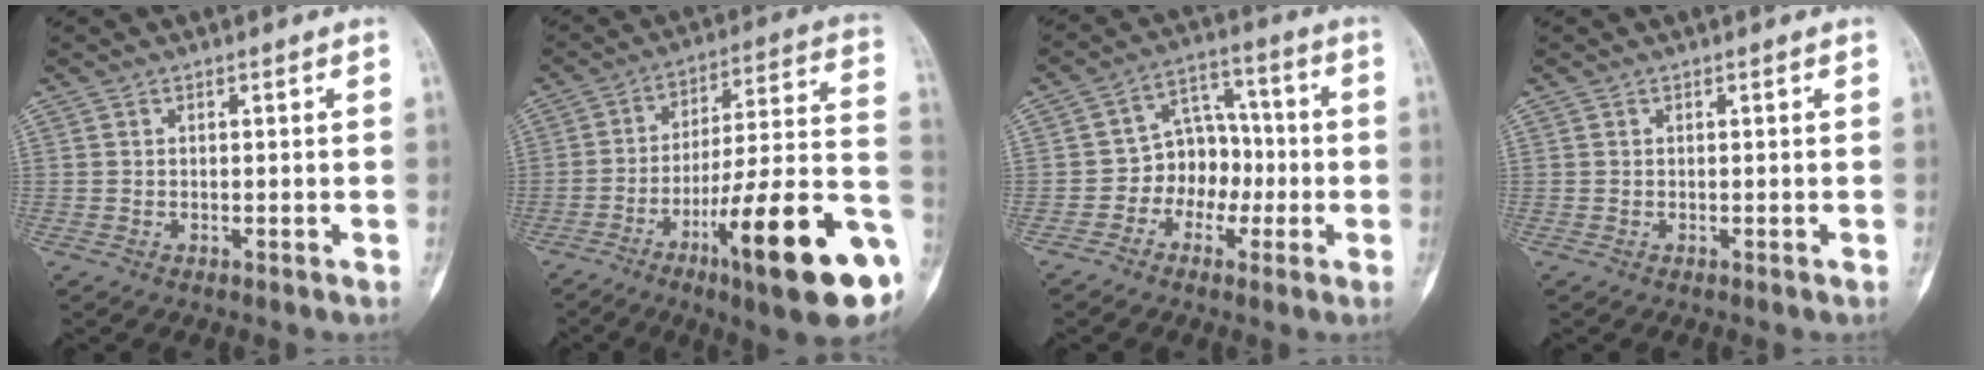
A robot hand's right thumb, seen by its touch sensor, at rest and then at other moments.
{"total": 25.3, "force": [-10.6, 4.8, 22.4], "torque": [-0.285, 0.047, -0.157]}
{"total": 8.9, "force": [-2.3, 7.3, 4.5], "torque": [-0.022, 0.041, -0.051]}
{"total": 0.0}